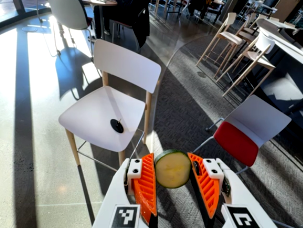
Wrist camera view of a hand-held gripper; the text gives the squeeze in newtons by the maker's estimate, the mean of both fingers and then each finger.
{"total": 9.1, "left": 9.1, "right": 9.2}